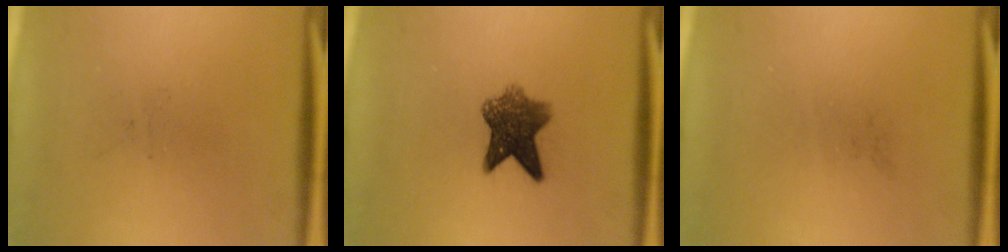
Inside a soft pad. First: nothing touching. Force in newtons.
{"total": 7.3}
{"total": 0.0}